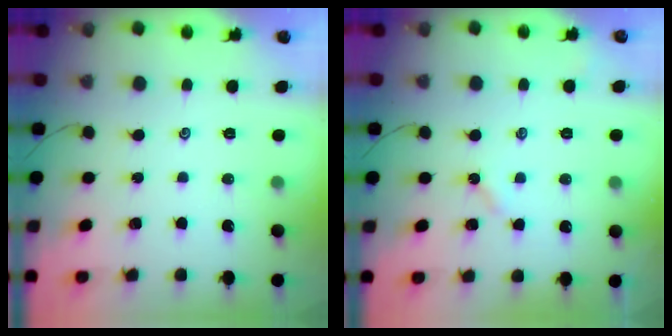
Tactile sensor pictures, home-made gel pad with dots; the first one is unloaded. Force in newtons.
{"total": 2.2, "press": 2.2, "slide": 0.4}